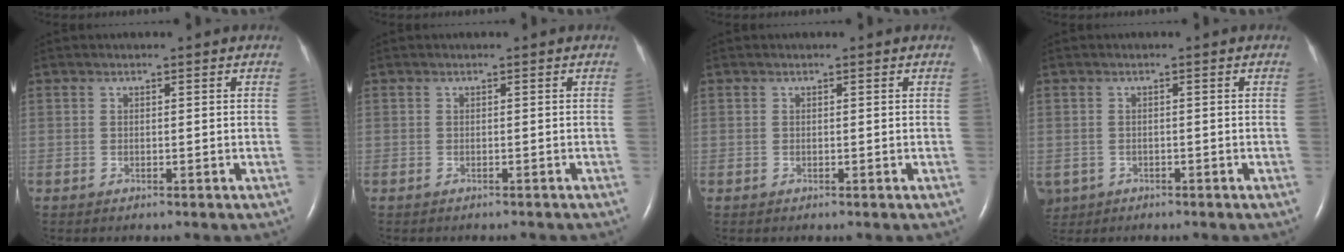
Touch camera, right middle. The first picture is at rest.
{"total": 2.3, "force": [-2.1, 0.4, 0.7], "torque": [-0.017, -0.003, -0.021]}
{"total": 0.0}
{"total": 3.8, "force": [-2.2, 3.0, 0.8], "torque": [-0.019, 0.000, -0.033]}